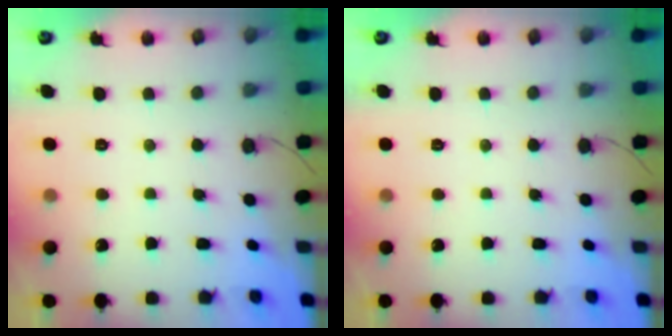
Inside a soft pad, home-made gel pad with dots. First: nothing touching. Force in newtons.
{"total": 0.0}